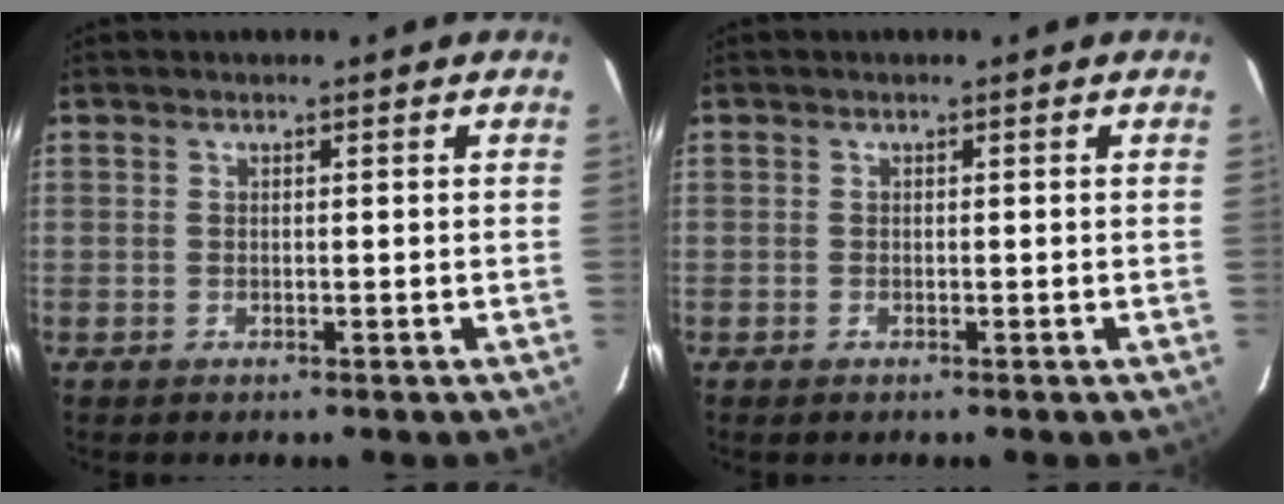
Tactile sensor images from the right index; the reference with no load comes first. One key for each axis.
{"total": 0.0}